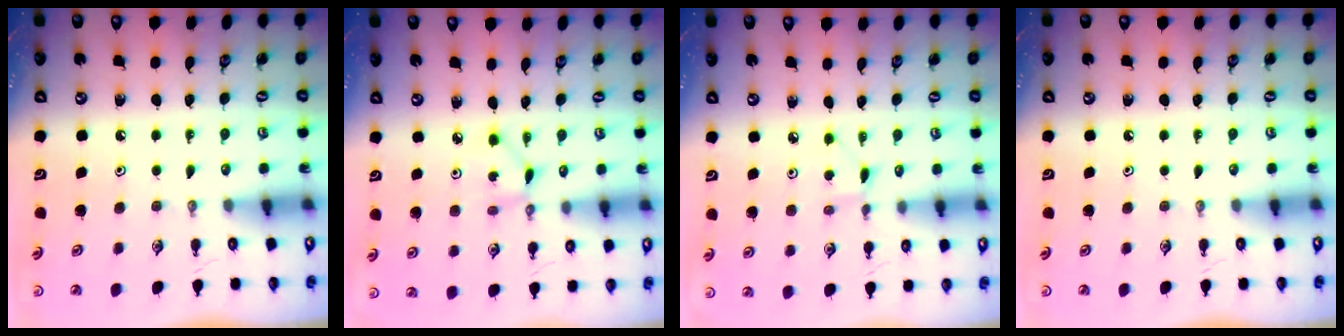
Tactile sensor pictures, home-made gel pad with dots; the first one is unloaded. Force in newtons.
{"total": 2.2, "press": 2.2, "slide": 0.1}
{"total": 3.8, "press": 3.7, "slide": 0.5}
{"total": 0.0}